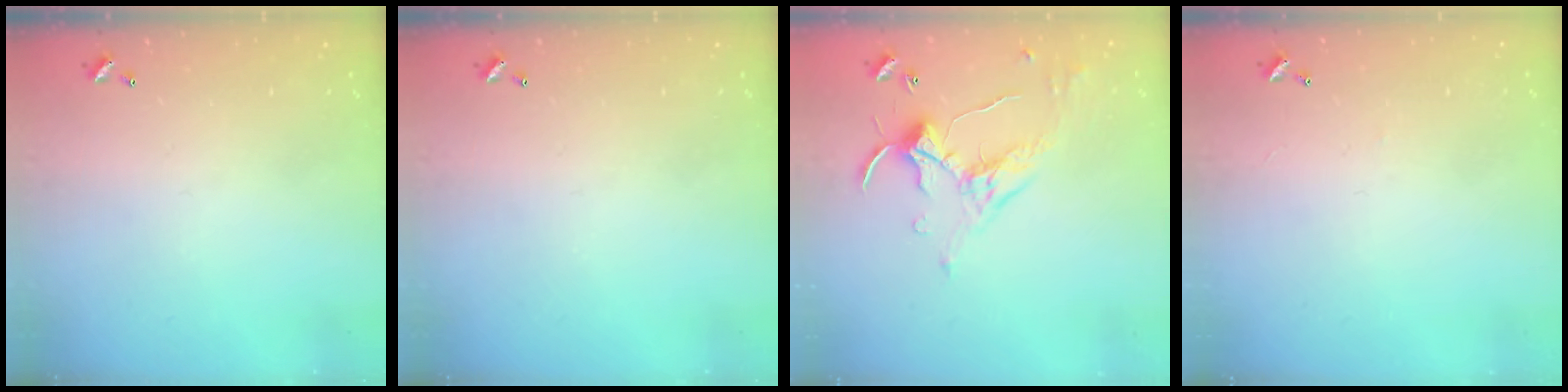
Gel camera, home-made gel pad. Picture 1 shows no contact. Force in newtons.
{"total": 0.0}
{"total": 1.5, "press": 1.3, "slide": 0.8}
{"total": 2.3, "press": 2.2, "slide": 0.3}